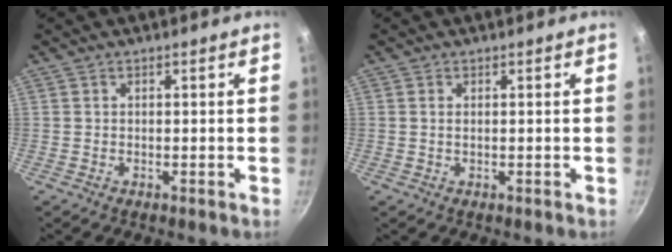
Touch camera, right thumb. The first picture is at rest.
{"total": 0.7, "force": [0.1, 0.3, 0.6], "torque": [-0.015, 0.000, 0.005]}